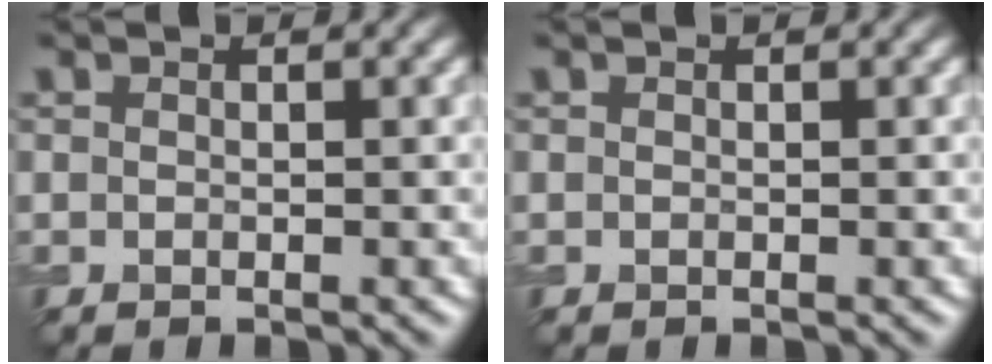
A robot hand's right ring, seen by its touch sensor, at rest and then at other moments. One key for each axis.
{"total": 0.0}